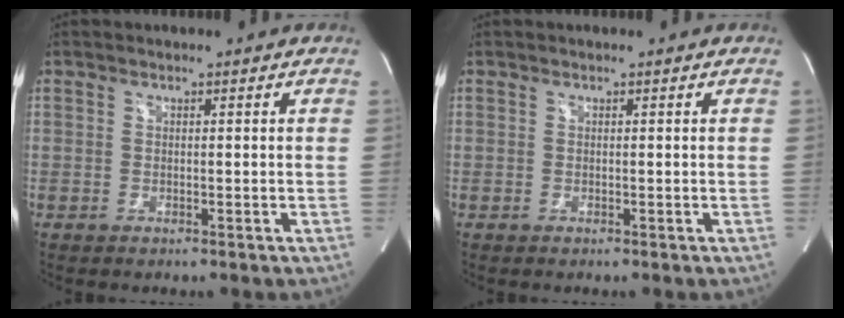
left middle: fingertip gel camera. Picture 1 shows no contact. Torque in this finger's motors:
{"motor_torque": [0.10, 0.14, 0.00, 0.00]}